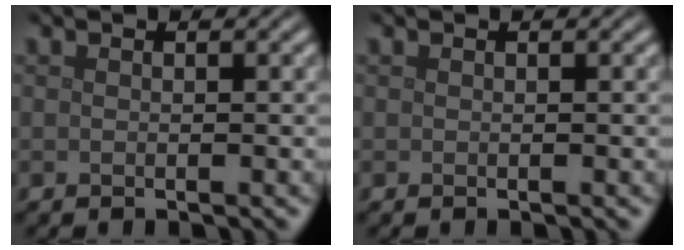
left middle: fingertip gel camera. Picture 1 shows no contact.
{"total": 0.0}